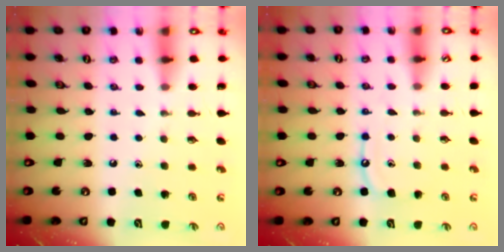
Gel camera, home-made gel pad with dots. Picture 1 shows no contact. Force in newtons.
{"total": 7.0, "press": 7.0, "slide": 0.7}